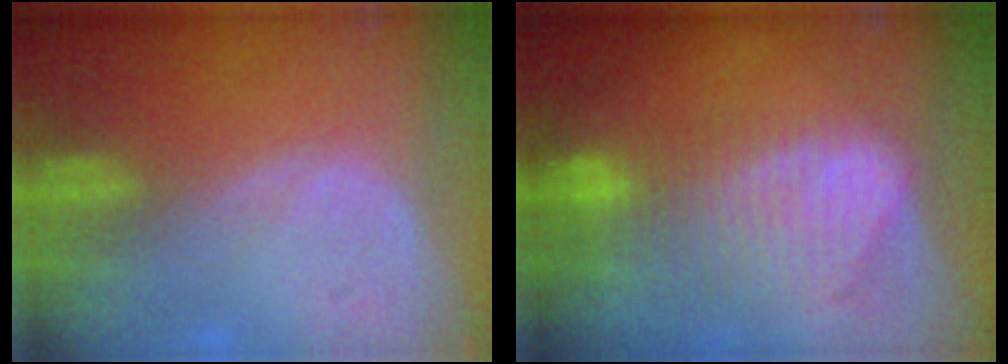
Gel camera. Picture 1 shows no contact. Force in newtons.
{"total": 9.2, "press": 8.1, "slide": 4.4}